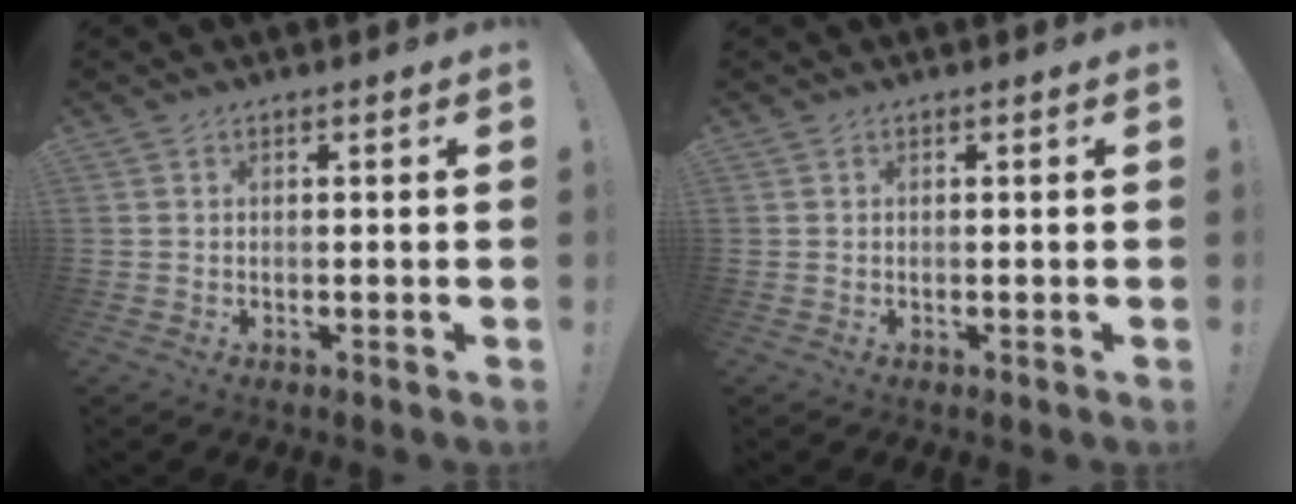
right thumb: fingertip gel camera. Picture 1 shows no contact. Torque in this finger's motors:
{"motor_torque": [0.00, 0.00, 0.06, -0.14, 0.00]}